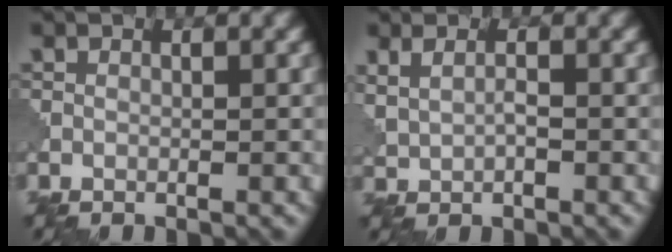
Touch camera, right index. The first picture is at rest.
{"total": 1.9, "force": [0.6, 1.1, 1.4], "torque": [-0.036, 0.000, 0.015]}